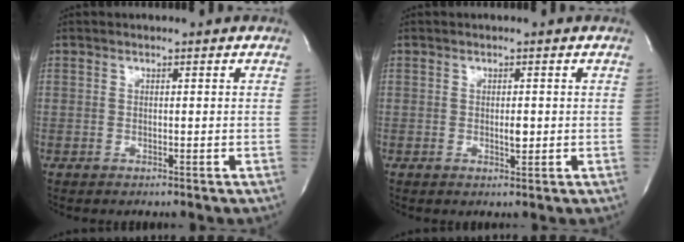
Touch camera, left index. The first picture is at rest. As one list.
[{"total": 1.4, "force": [-0.2, 0.5, 1.3], "torque": [-0.021, -0.004, -0.002]}]